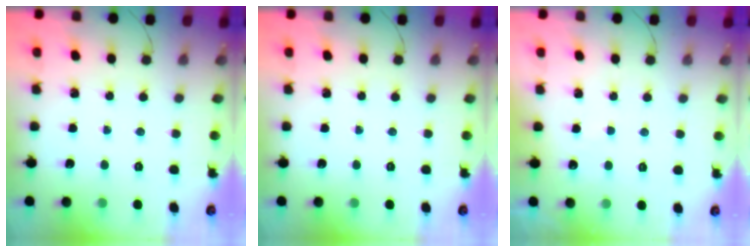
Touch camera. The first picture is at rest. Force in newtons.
{"total": 0.0}
{"total": 5.2, "press": 5.1, "slide": 0.8}